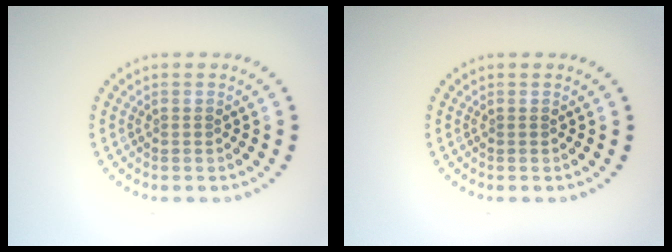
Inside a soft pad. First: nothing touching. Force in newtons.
{"total": 0.0}